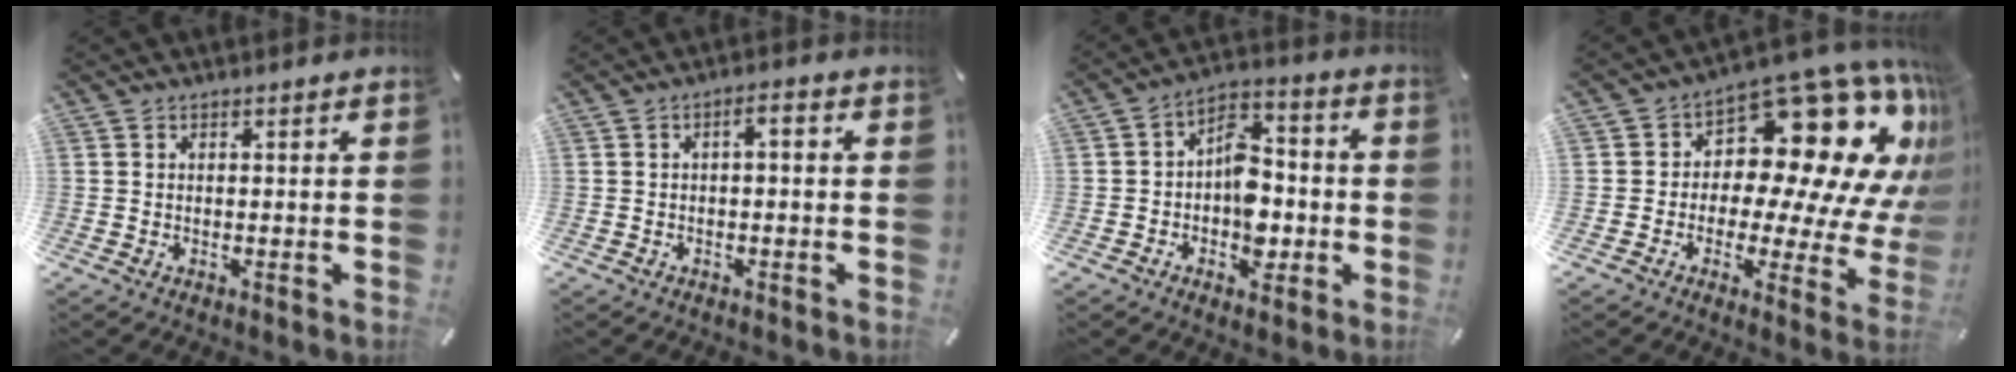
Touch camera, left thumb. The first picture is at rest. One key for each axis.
{"total": 2.5, "fx": -0.8, "fy": 0.8, "fz": 2.3, "tx": -0.040, "ty": 0.011, "tz": -0.016}
{"total": 10.1, "fx": -2.2, "fy": 7.4, "fz": 6.5, "tx": -0.084, "ty": 0.019, "tz": -0.038}
{"total": 21.0, "fx": 8.8, "fy": 11.0, "fz": 15.5, "tx": -0.215, "ty": -0.088, "tz": 0.149}